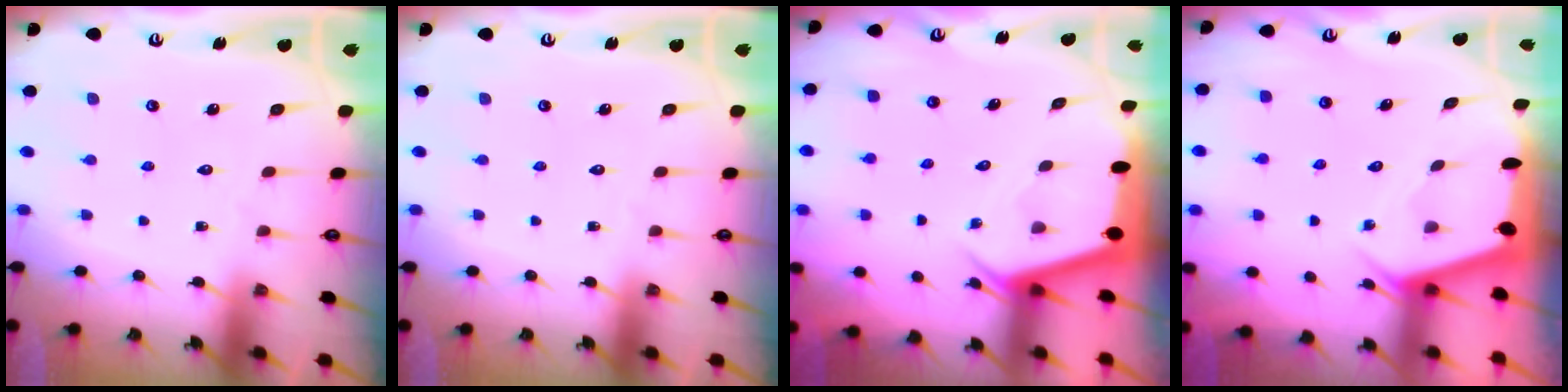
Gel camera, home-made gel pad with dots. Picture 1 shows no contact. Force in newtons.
{"total": 0.0}
{"total": 2.4, "press": 2.4, "slide": 0.2}
{"total": 2.4, "press": 2.4, "slide": 0.3}